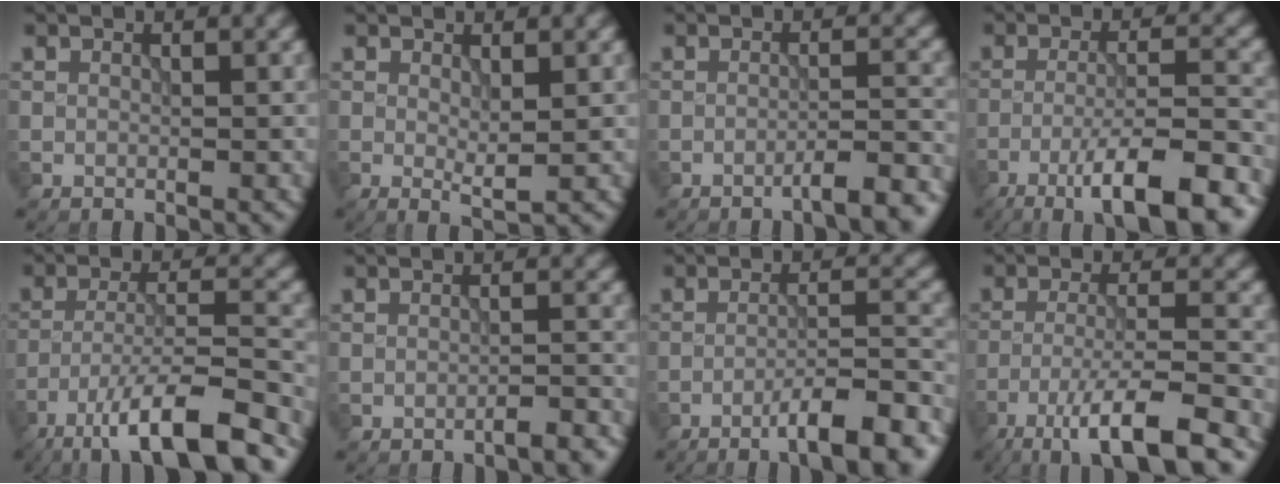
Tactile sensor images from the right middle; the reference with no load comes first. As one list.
[{"total": 1.6, "force": [0.3, 0.3, 1.6], "torque": [-0.028, -0.007, 0.007]}, {"total": 4.6, "force": [-3.1, 0.8, 3.2], "torque": [-0.037, 0.013, -0.052]}, {"total": 9.5, "force": [-5.6, 1.7, 7.5], "torque": [-0.118, 0.008, -0.094]}, {"total": 11.7, "force": [-7.9, 2.7, 8.2], "torque": [-0.135, 0.006, -0.132]}, {"total": 2.3, "force": [-1.7, 0.5, 1.5], "torque": [-0.012, 0.006, -0.031]}, {"total": 8.3, "force": [-5.5, 1.4, 6.0], "torque": [-0.079, 0.016, -0.082]}, {"total": 9.5, "force": [-6.2, 1.9, 7.1], "torque": [-0.113, 0.003, -0.107]}]